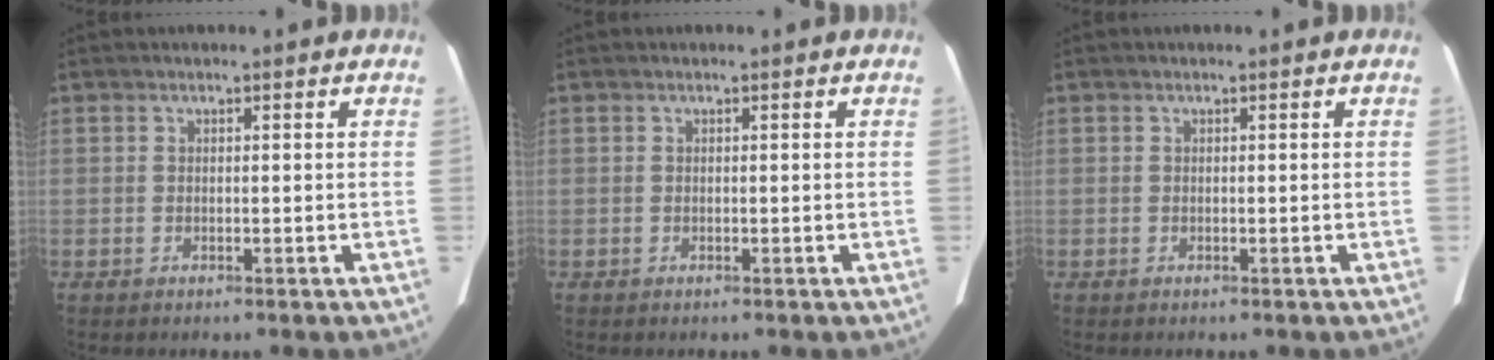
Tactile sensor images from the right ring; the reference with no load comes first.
{"total": 0.0}
{"total": 0.0}